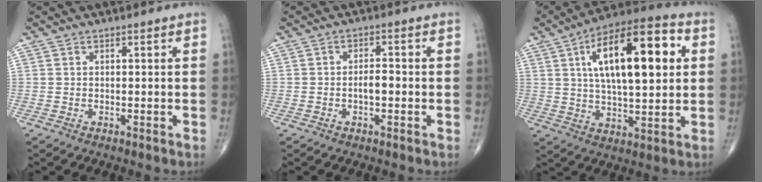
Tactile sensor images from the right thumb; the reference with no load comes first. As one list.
[{"total": 2.7, "force": [-0.7, 1.2, 2.3], "torque": [-0.035, 0.009, -0.012]}, {"total": 21.2, "force": [5.3, 8.4, 18.8], "torque": [-0.284, 0.007, 0.077]}]